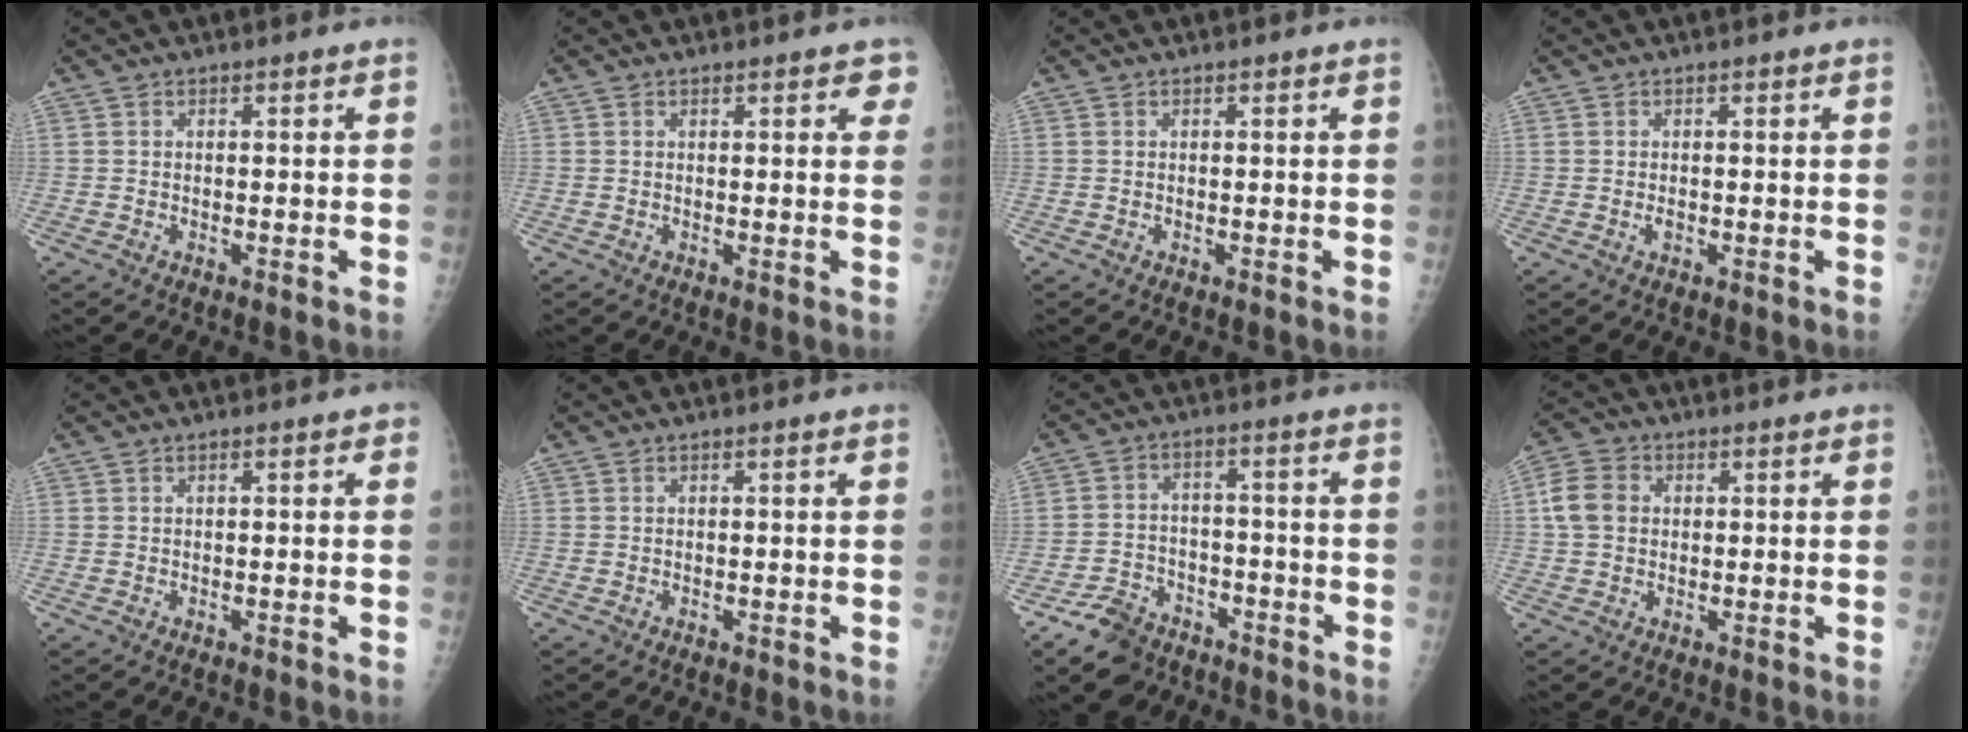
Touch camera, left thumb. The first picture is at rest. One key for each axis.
{"total": 2.6, "fx": 1.8, "fy": 1.2, "fz": 1.5, "tx": 0.008, "ty": -0.005, "tz": 0.017}
{"total": 0.0}
{"total": 0.7, "fx": 0.0, "fy": 0.5, "fz": 0.5, "tx": -0.005, "ty": -0.001, "tz": 0.000}
{"total": 0.7, "fx": 0.2, "fy": 0.4, "fz": 0.5, "tx": -0.001, "ty": 0.003, "tz": 0.000}
{"total": 0.0}
{"total": 9.0, "fx": -6.6, "fy": 5.5, "fz": 2.6, "tx": -0.034, "ty": 0.041, "tz": -0.112}
{"total": 5.9, "fx": 0.7, "fy": 4.8, "fz": 3.4, "tx": -0.063, "ty": 0.009, "tz": 0.009}